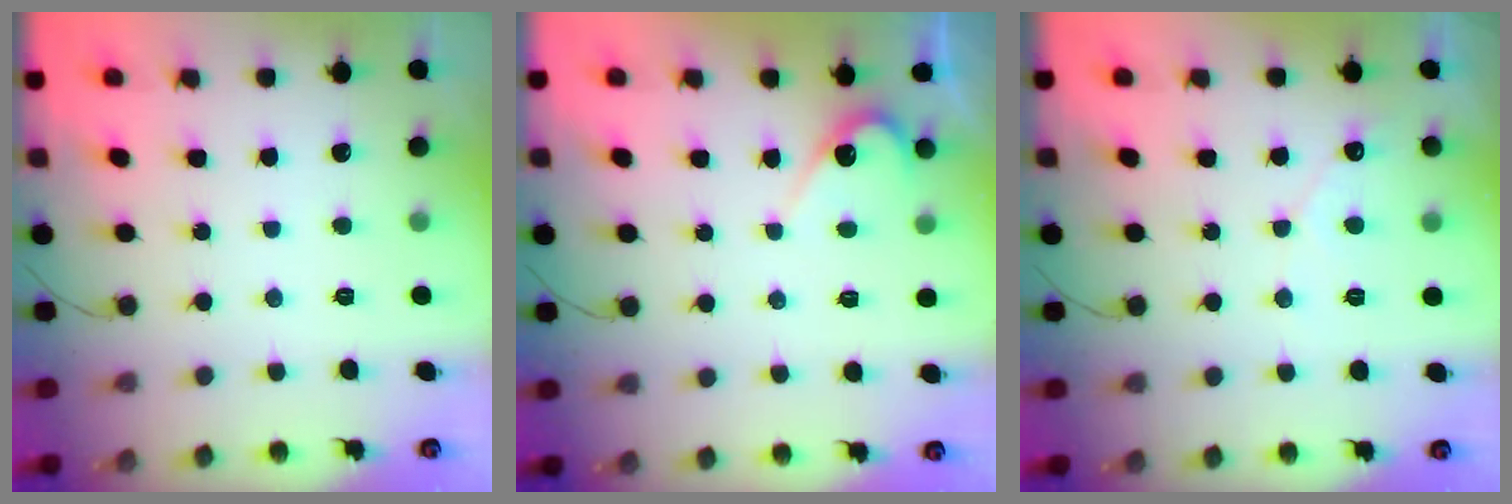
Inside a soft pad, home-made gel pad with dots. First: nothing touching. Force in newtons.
{"total": 3.3, "press": 3.3, "slide": 0.2}
{"total": 3.4, "press": 3.4, "slide": 0.1}